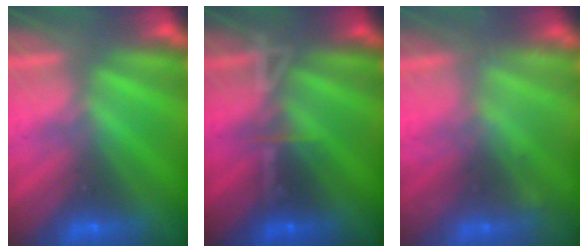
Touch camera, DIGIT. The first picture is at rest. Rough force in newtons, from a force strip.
{"total": 3.4}
{"total": 2.2}